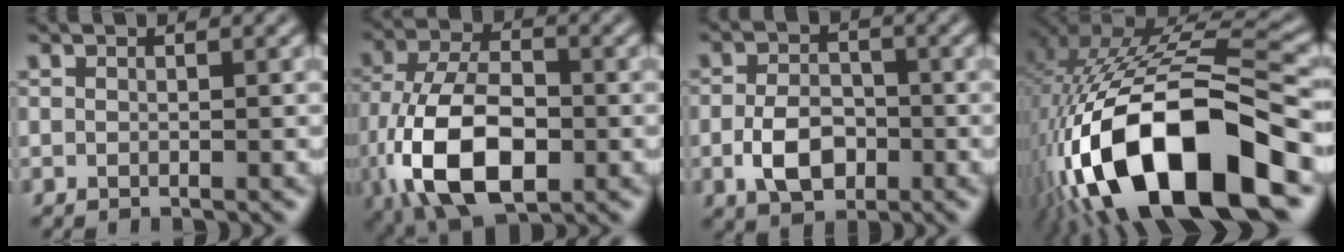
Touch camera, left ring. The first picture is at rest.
{"total": 11.4, "force": [-3.5, 6.4, 8.8], "torque": [-0.186, -0.012, -0.071]}
{"total": 4.4, "force": [-1.4, 2.9, 3.0], "torque": [-0.061, -0.001, -0.029]}
{"total": 17.7, "force": [-7.0, 7.0, 14.7], "torque": [-0.269, -0.004, -0.116]}